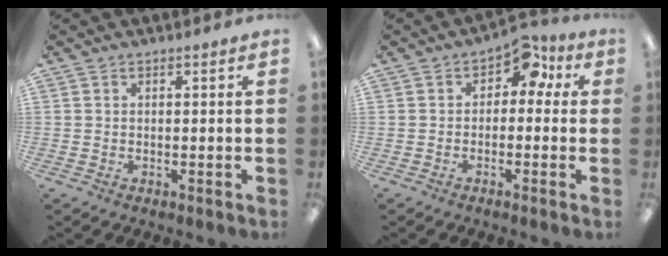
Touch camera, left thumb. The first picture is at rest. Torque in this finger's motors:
{"motor_torque": [-0.10, 0.03, -0.16, 0.05, -0.01]}